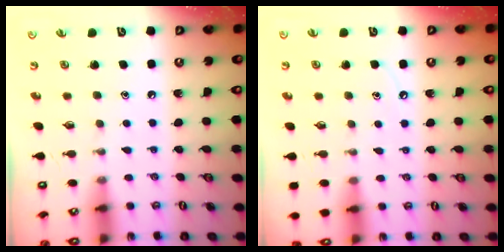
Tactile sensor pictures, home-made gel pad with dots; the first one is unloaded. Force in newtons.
{"total": 3.4, "press": 3.3, "slide": 0.4}